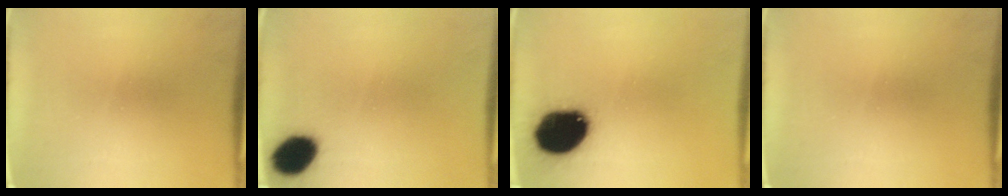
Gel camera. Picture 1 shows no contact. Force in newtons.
{"total": 8.9}
{"total": 18.6}
{"total": 0.0}